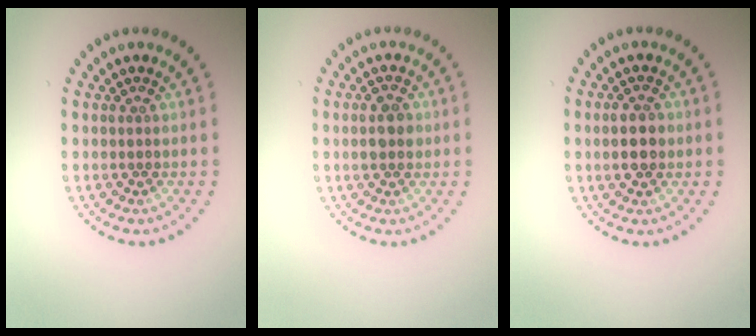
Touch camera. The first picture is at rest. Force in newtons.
{"total": 2.7, "press": 2.7, "slide": 0.2}
{"total": 2.9, "press": 2.9, "slide": 0.2}